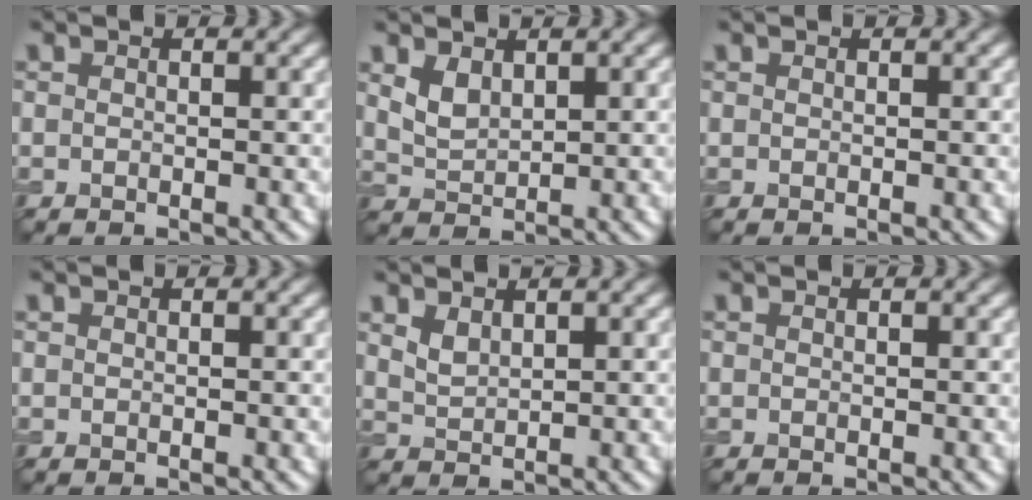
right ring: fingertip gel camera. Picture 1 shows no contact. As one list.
[{"total": 1.9, "force": [1.0, 1.1, 1.1], "torque": [-0.029, -0.003, 0.026]}, {"total": 0.0}, {"total": 0.0}, {"total": 1.3, "force": [0.9, 0.5, 0.7], "torque": [-0.017, -0.001, 0.024]}, {"total": 0.0}]